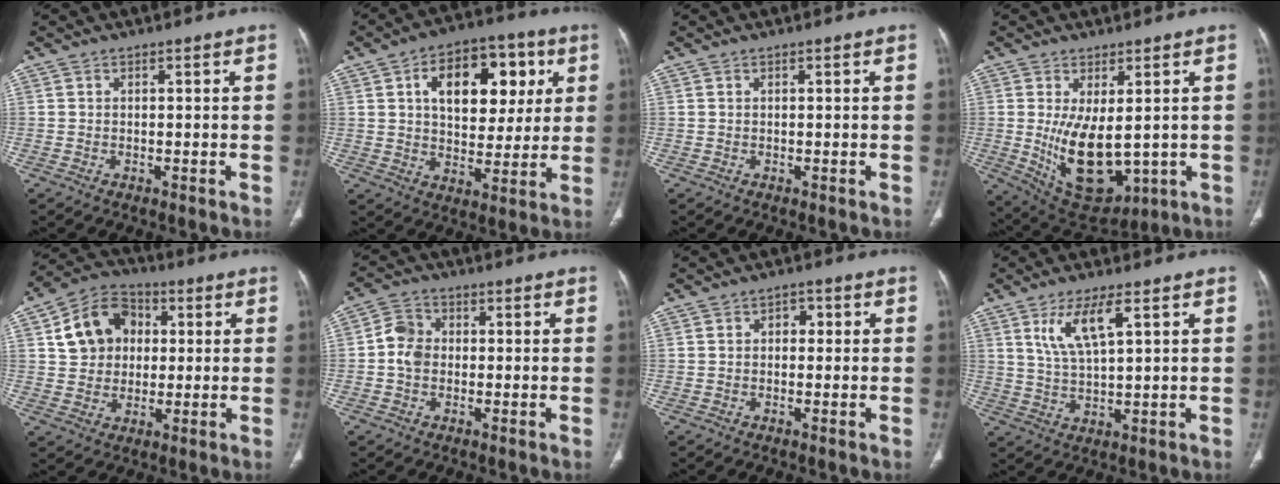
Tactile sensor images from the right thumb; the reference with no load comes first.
{"total": 17.5, "force": [5.4, 10.6, 12.9], "torque": [-0.141, 0.002, 0.082]}
{"total": 0.0}
{"total": 12.9, "force": [-0.4, 6.4, 11.2], "torque": [-0.178, -0.023, 0.025]}
{"total": 12.5, "force": [2.7, 10.3, 6.6], "torque": [-0.086, 0.012, 0.041]}
{"total": 5.2, "force": [-0.4, 4.2, 3.0], "torque": [-0.048, 0.012, -0.017]}
{"total": 2.3, "force": [0.2, 1.7, 1.5], "torque": [-0.011, 0.011, 0.000]}
{"total": 7.7, "force": [3.4, 2.0, 6.6], "torque": [-0.135, -0.015, 0.076]}